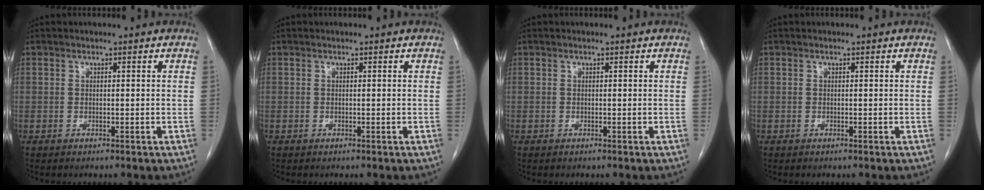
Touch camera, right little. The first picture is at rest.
{"total": 0.0}
{"total": 0.0}
{"total": 0.0}